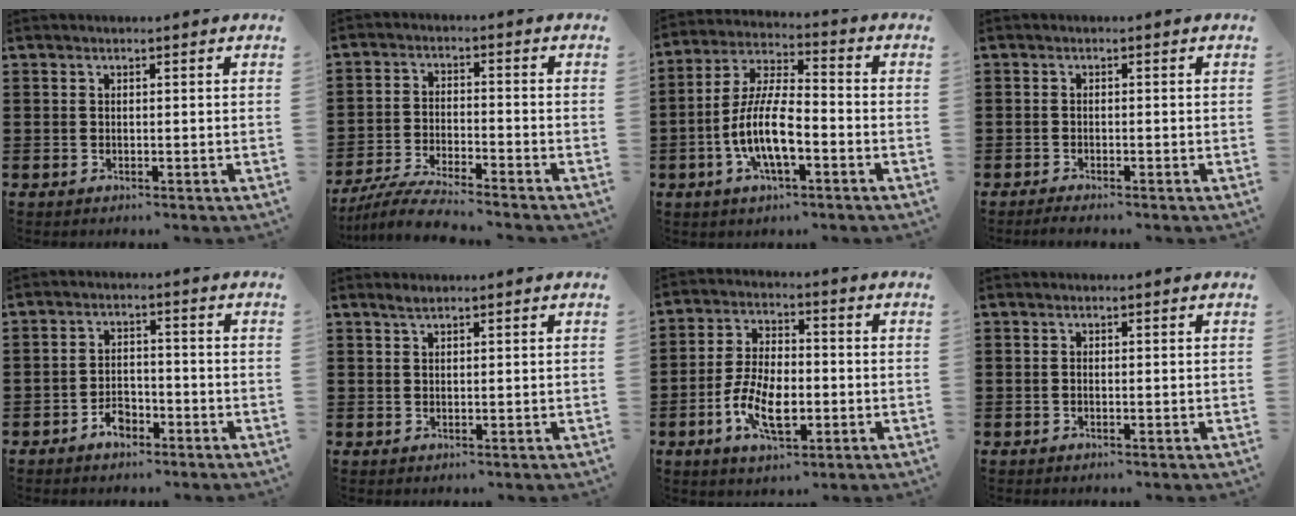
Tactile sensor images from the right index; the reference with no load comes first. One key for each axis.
{"total": 5.3, "fx": -5.0, "fy": -0.3, "fz": 1.6, "tx": -0.048, "ty": -0.016, "tz": -0.102}
{"total": 10.0, "fx": -3.3, "fy": 3.5, "fz": 8.8, "tx": -0.200, "ty": -0.006, "tz": -0.069}
{"total": 1.1, "fx": -1.1, "fy": -0.2, "fz": 0.1, "tx": -0.005, "ty": -0.003, "tz": -0.021}
{"total": 3.4, "fx": -2.6, "fy": 1.9, "fz": 1.3, "tx": -0.023, "ty": 0.007, "tz": -0.051}
{"total": 1.1, "fx": 0.9, "fy": 0.3, "fz": 0.6, "tx": -0.012, "ty": 0.001, "tz": 0.017}
{"total": 8.5, "fx": -2.9, "fy": 4.3, "fz": 6.8, "tx": -0.153, "ty": -0.002, "tz": -0.057}
{"total": 0.0}